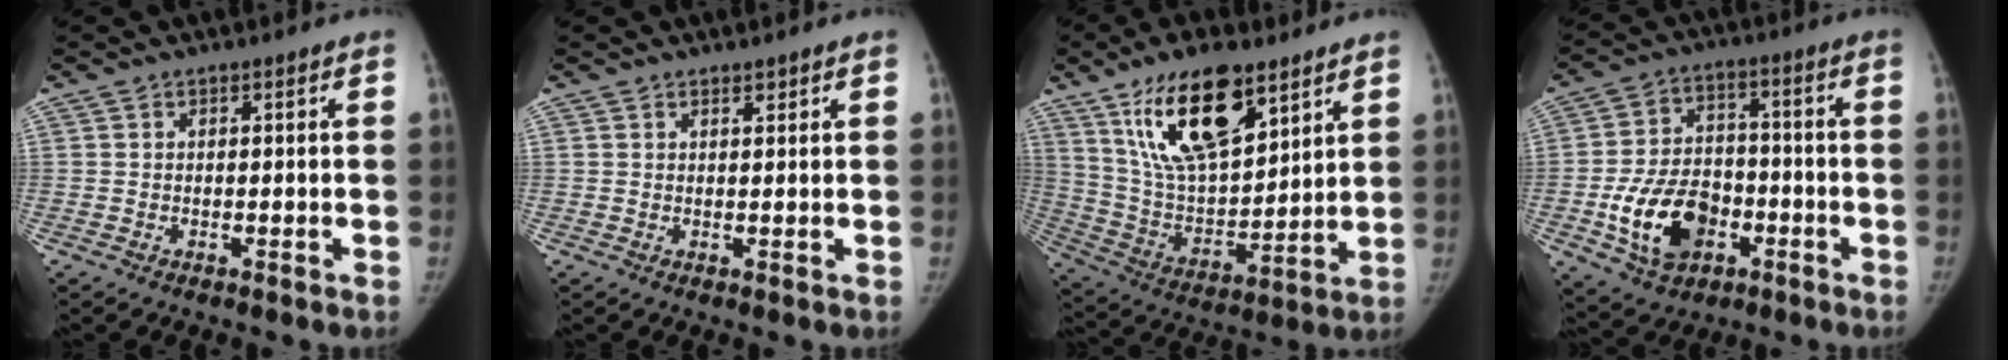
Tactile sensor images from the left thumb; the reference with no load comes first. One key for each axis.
{"total": 1.1, "fx": 0.9, "fy": 0.4, "fz": 0.6, "tx": -0.006, "ty": -0.006, "tz": 0.015}
{"total": 20.7, "fx": 11.7, "fy": 9.1, "fz": 14.5, "tx": -0.225, "ty": -0.052, "tz": 0.221}
{"total": 14.4, "fx": -4.7, "fy": 9.9, "fz": 9.3, "tx": -0.141, "ty": 0.023, "tz": -0.075}